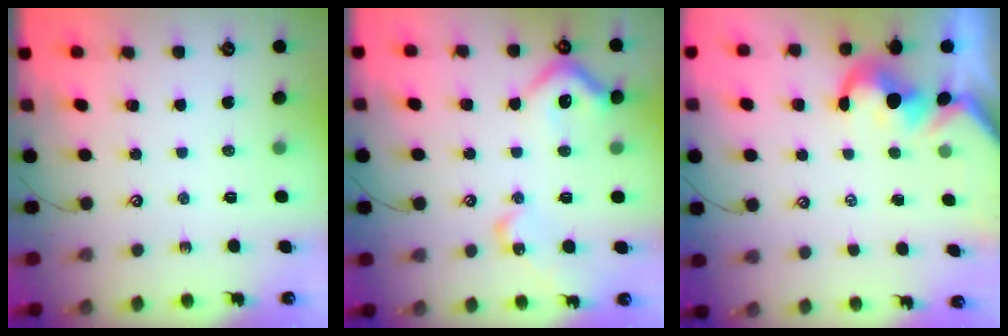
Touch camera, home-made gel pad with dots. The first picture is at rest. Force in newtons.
{"total": 10.7, "press": 10.7, "slide": 0.7}
{"total": 2.0, "press": 1.8, "slide": 0.9}